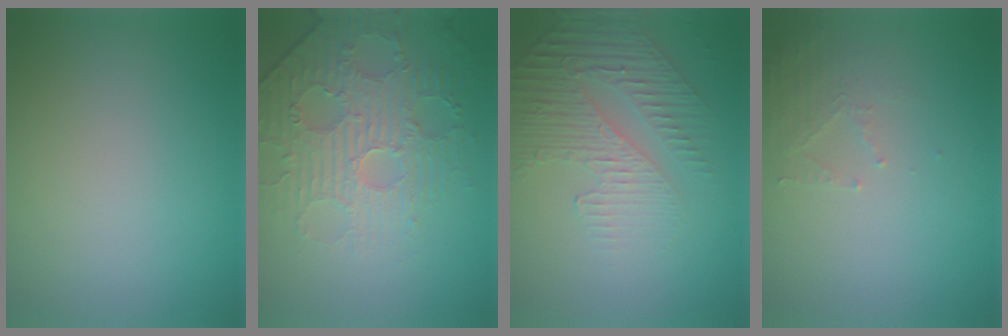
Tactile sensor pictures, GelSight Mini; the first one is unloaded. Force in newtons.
{"total": 4.4, "press": 4.0, "slide": 1.7}
{"total": 4.8, "press": 3.1, "slide": 3.7}
{"total": 1.7, "press": 1.7, "slide": 0.3}